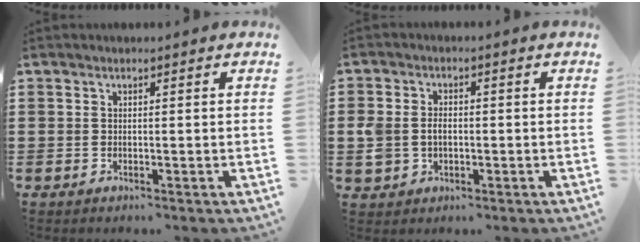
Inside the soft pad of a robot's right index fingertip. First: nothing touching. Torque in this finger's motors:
{"motor_torque": [0.70, -0.25, 0.41, 0.06]}